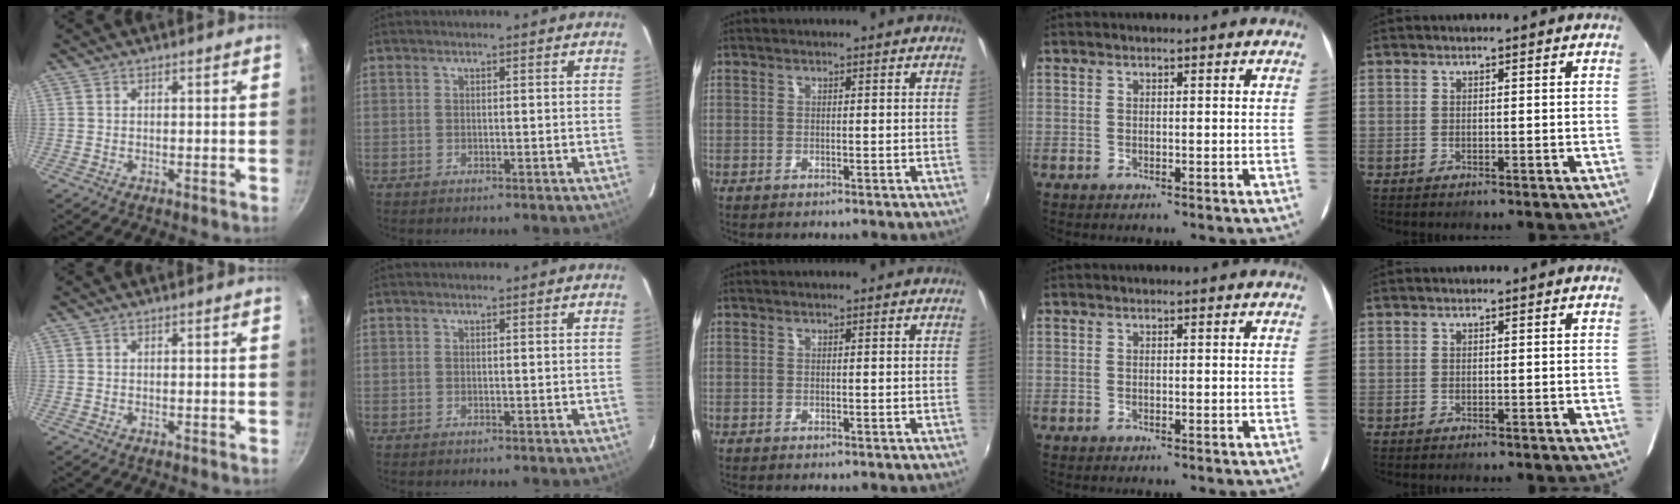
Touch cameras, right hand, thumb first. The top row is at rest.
{}